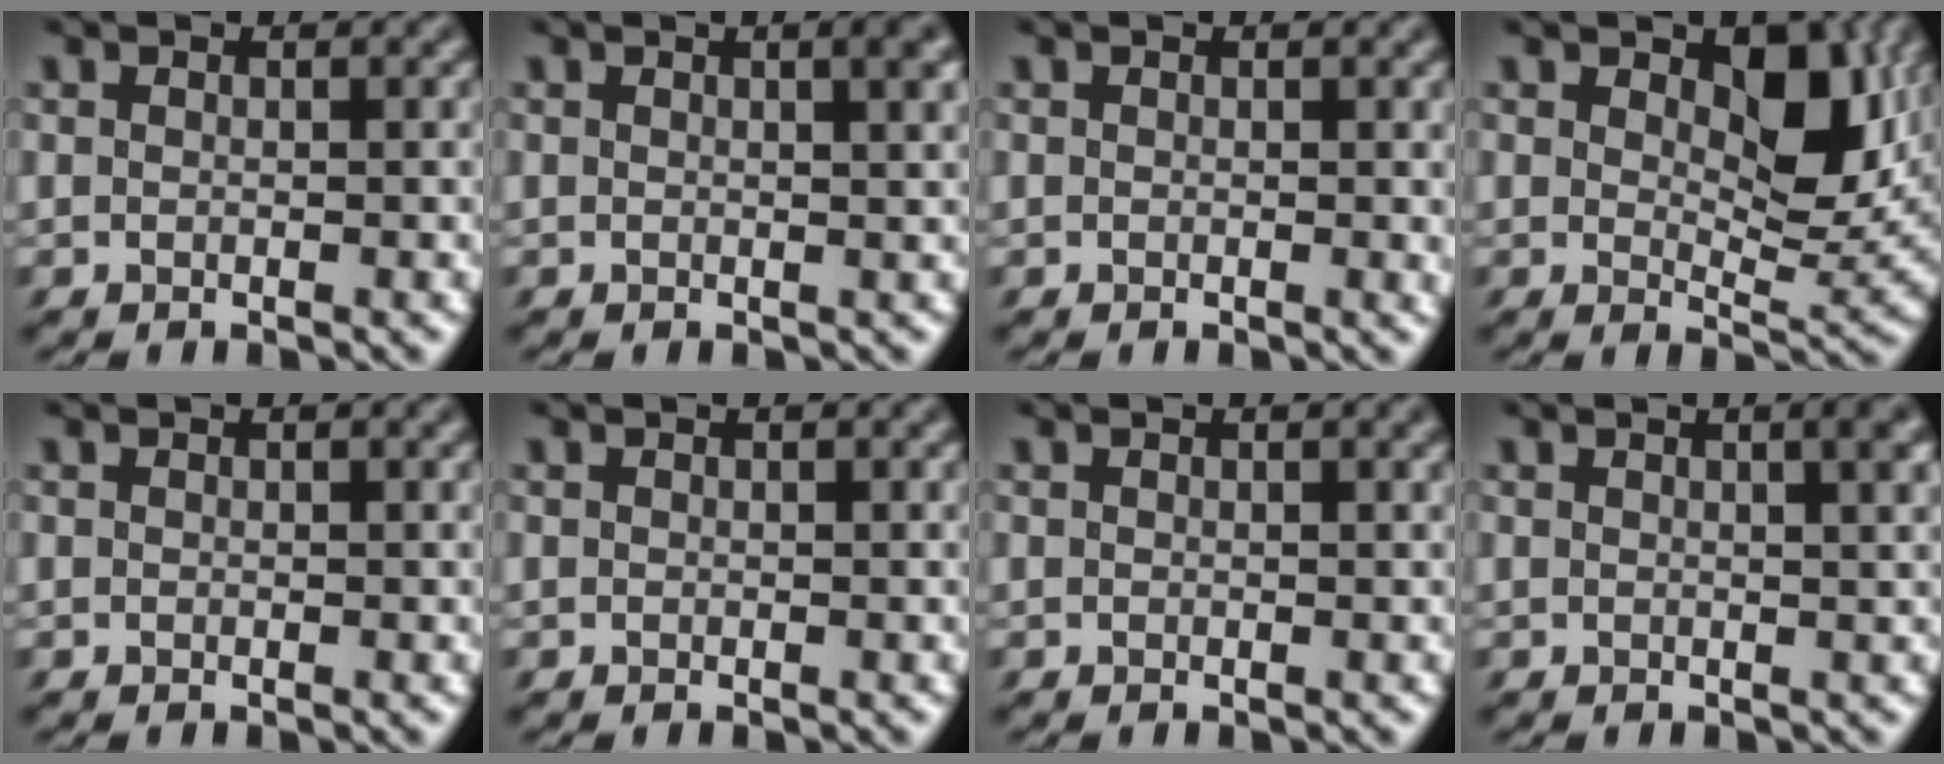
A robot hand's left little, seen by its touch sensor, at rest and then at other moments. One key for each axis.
{"total": 2.8, "fx": 1.4, "fy": 0.9, "fz": 2.3, "tx": -0.039, "ty": 0.000, "tz": 0.024}
{"total": 1.1, "fx": 0.4, "fy": 0.7, "fz": 0.8, "tx": -0.020, "ty": -0.004, "tz": 0.006}
{"total": 9.1, "fx": 2.9, "fy": 5.2, "fz": 6.8, "tx": -0.120, "ty": -0.015, "tz": 0.048}
{"total": 0.0}
{"total": 0.0}
{"total": 1.2, "fx": 0.5, "fy": 0.5, "fz": 0.9, "tx": -0.019, "ty": 0.001, "tz": 0.008}
{"total": 3.2, "fx": 1.5, "fy": 1.1, "fz": 2.7, "tx": -0.043, "ty": 0.002, "tz": 0.025}